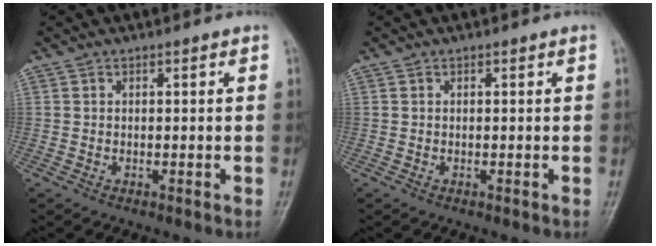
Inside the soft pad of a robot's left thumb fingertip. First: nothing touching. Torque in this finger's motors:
{"motor_torque": [0.02, 0.02, -0.01, -0.02, 0.00]}